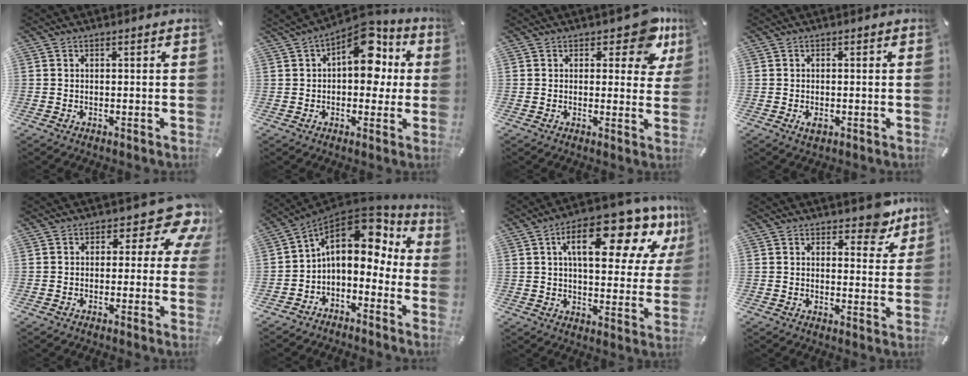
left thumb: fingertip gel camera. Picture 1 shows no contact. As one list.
[{"total": 14.5, "force": [4.7, 8.9, 10.4], "torque": [-0.131, -0.029, 0.083]}, {"total": 9.9, "force": [6.0, 4.9, 6.2], "torque": [-0.062, -0.037, 0.101]}, {"total": 1.8, "force": [-0.5, 1.1, 1.3], "torque": [-0.031, -0.002, -0.010]}, {"total": 10.4, "force": [3.4, 5.6, 8.1], "torque": [-0.095, -0.021, 0.058]}, {"total": 12.7, "force": [3.9, 8.6, 8.5], "torque": [-0.142, -0.031, 0.064]}, {"total": 20.8, "force": [10.3, 8.8, 15.8], "torque": [-0.236, -0.047, 0.160]}, {"total": 7.6, "force": [5.7, 4.0, 3.1], "torque": [-0.007, -0.045, 0.094]}]